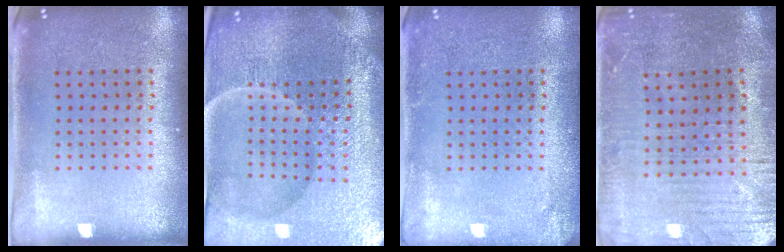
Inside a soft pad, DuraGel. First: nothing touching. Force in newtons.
{"total": 6.3, "press": 5.7, "slide": 2.7}
{"total": 1.6, "press": 1.6, "slide": 0.2}
{"total": 1.4, "press": 1.3, "slide": 0.5}